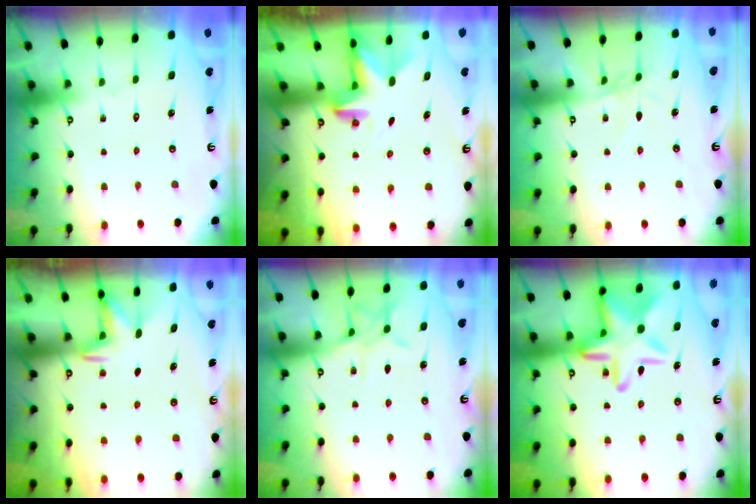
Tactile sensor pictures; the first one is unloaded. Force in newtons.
{"total": 3.1, "press": 3.1, "slide": 0.2}
{"total": 2.0, "press": 2.0, "slide": 0.4}
{"total": 2.5, "press": 2.4, "slide": 0.7}
{"total": 7.4, "press": 7.3, "slide": 0.7}
{"total": 20.0, "press": 20.0, "slide": 1.4}